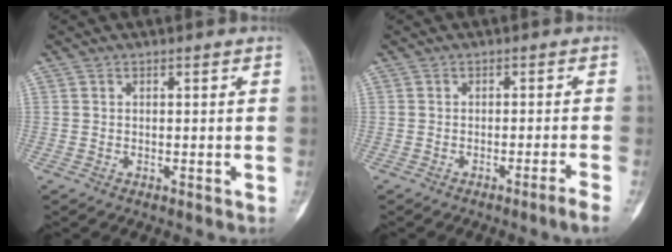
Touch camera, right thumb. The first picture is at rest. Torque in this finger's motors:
{"motor_torque": [0.30, -0.13, 0.33, 0.00, 0.08]}